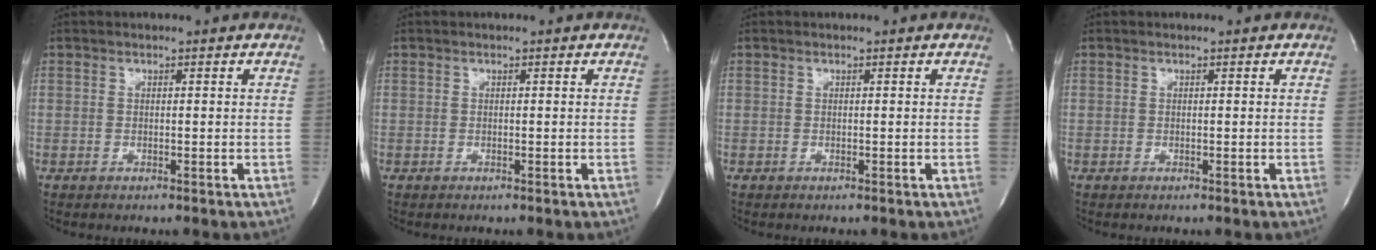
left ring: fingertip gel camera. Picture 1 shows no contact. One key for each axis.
{"total": 0.0}
{"total": 0.0}
{"total": 0.0}